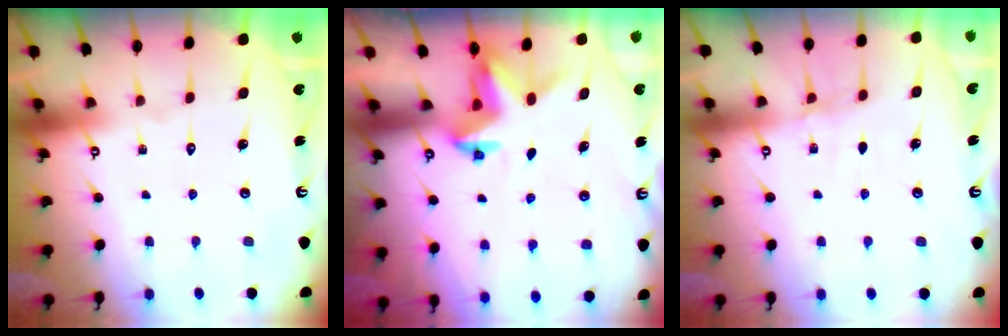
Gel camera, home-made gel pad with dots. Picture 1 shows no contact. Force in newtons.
{"total": 3.3, "press": 3.3, "slide": 0.2}
{"total": 5.9, "press": 5.9, "slide": 0.6}